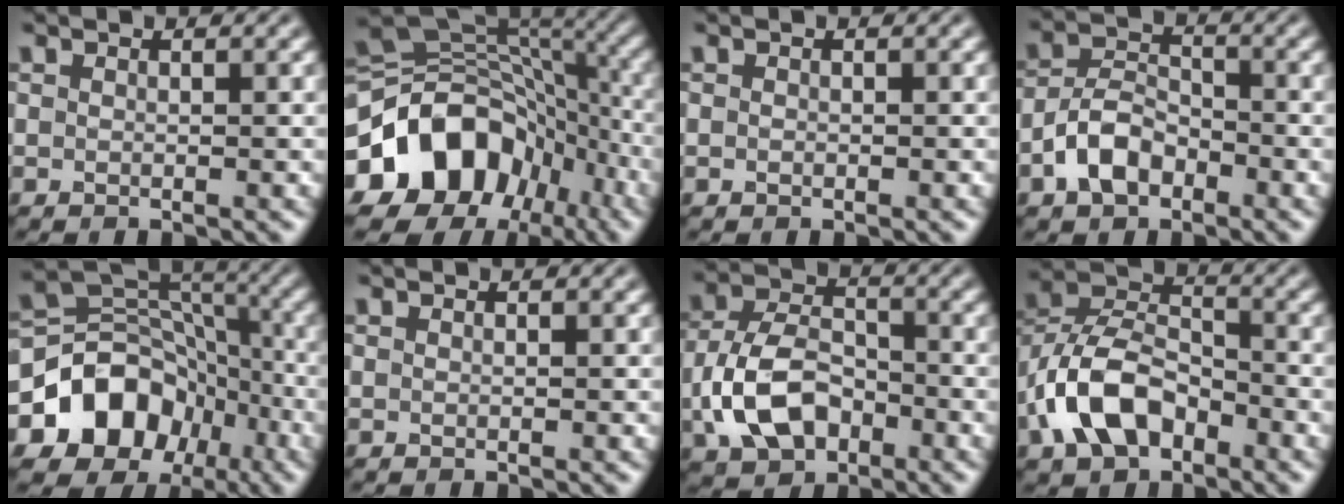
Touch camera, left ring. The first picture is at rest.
{"total": 15.2, "force": [-6.0, 11.4, 8.0], "torque": [-0.159, -0.008, -0.109]}
{"total": 0.0}
{"total": 4.3, "force": [-2.3, 2.6, 2.5], "torque": [-0.046, 0.007, -0.051]}
{"total": 10.7, "force": [-4.4, 8.3, 5.0], "torque": [-0.081, 0.003, -0.083]}
{"total": 0.0}
{"total": 7.2, "force": [-2.4, 4.8, 4.8], "torque": [-0.100, 0.002, -0.050]}
{"total": 7.8, "force": [-3.7, 4.6, 5.1], "torque": [-0.101, 0.010, -0.079]}